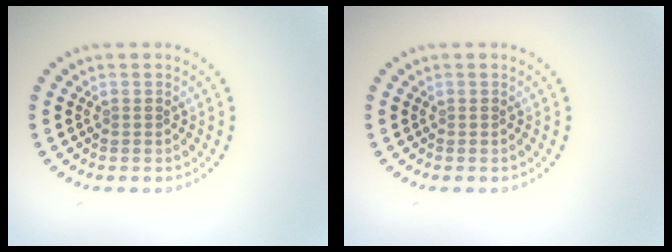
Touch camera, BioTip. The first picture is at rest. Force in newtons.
{"total": 0.0}